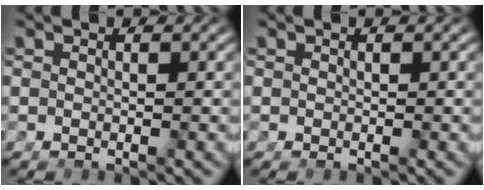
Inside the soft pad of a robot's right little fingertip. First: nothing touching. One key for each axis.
{"total": 0.0}